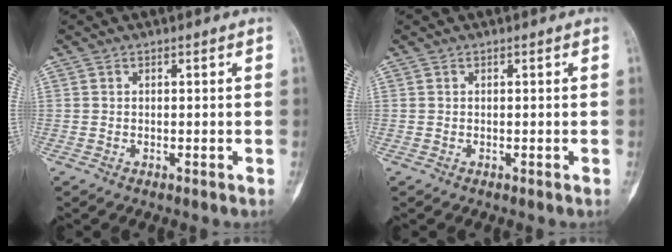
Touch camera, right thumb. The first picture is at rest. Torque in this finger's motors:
{"motor_torque": [-0.08, -0.03, 0.22, -0.15, 0.00]}